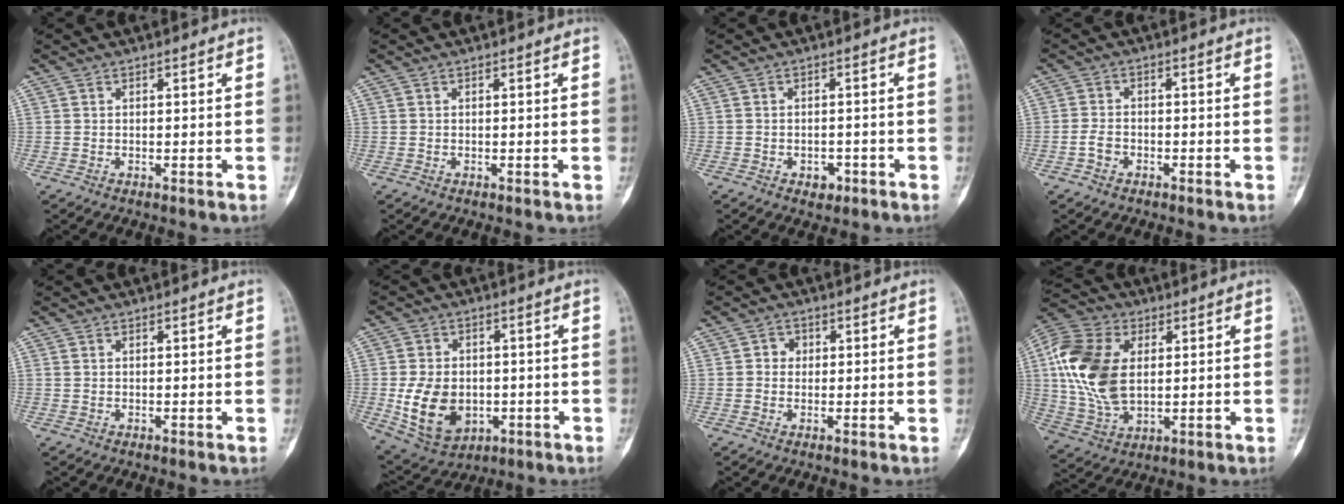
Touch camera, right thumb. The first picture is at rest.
{"total": 0.0}
{"total": 2.5, "force": [-1.3, 1.7, 1.4], "torque": [-0.006, 0.008, -0.014]}
{"total": 2.7, "force": [-1.4, 1.8, 1.5], "torque": [-0.027, 0.012, -0.027]}
{"total": 0.0}
{"total": 12.5, "force": [-2.2, 9.2, 8.2], "torque": [-0.125, 0.005, -0.017]}
{"total": 2.4, "force": [0.2, 2.2, 0.9], "torque": [0.001, 0.006, -0.001]}
{"total": 17.5, "force": [2.7, 11.1, 13.3], "torque": [-0.268, 0.000, 0.050]}